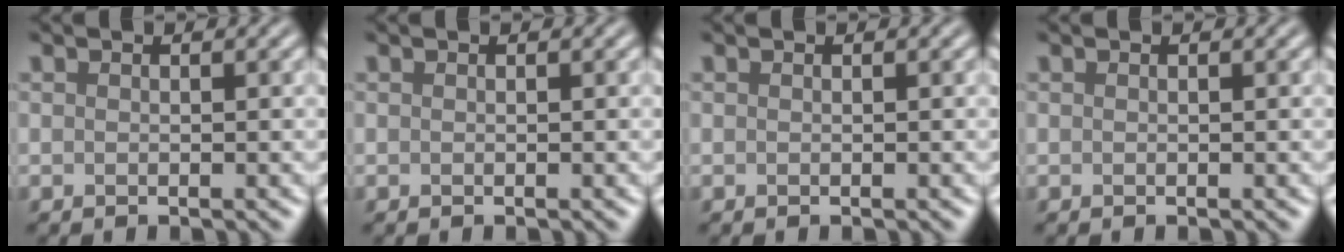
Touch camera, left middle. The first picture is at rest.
{"total": 0.0}
{"total": 0.0}
{"total": 0.0}